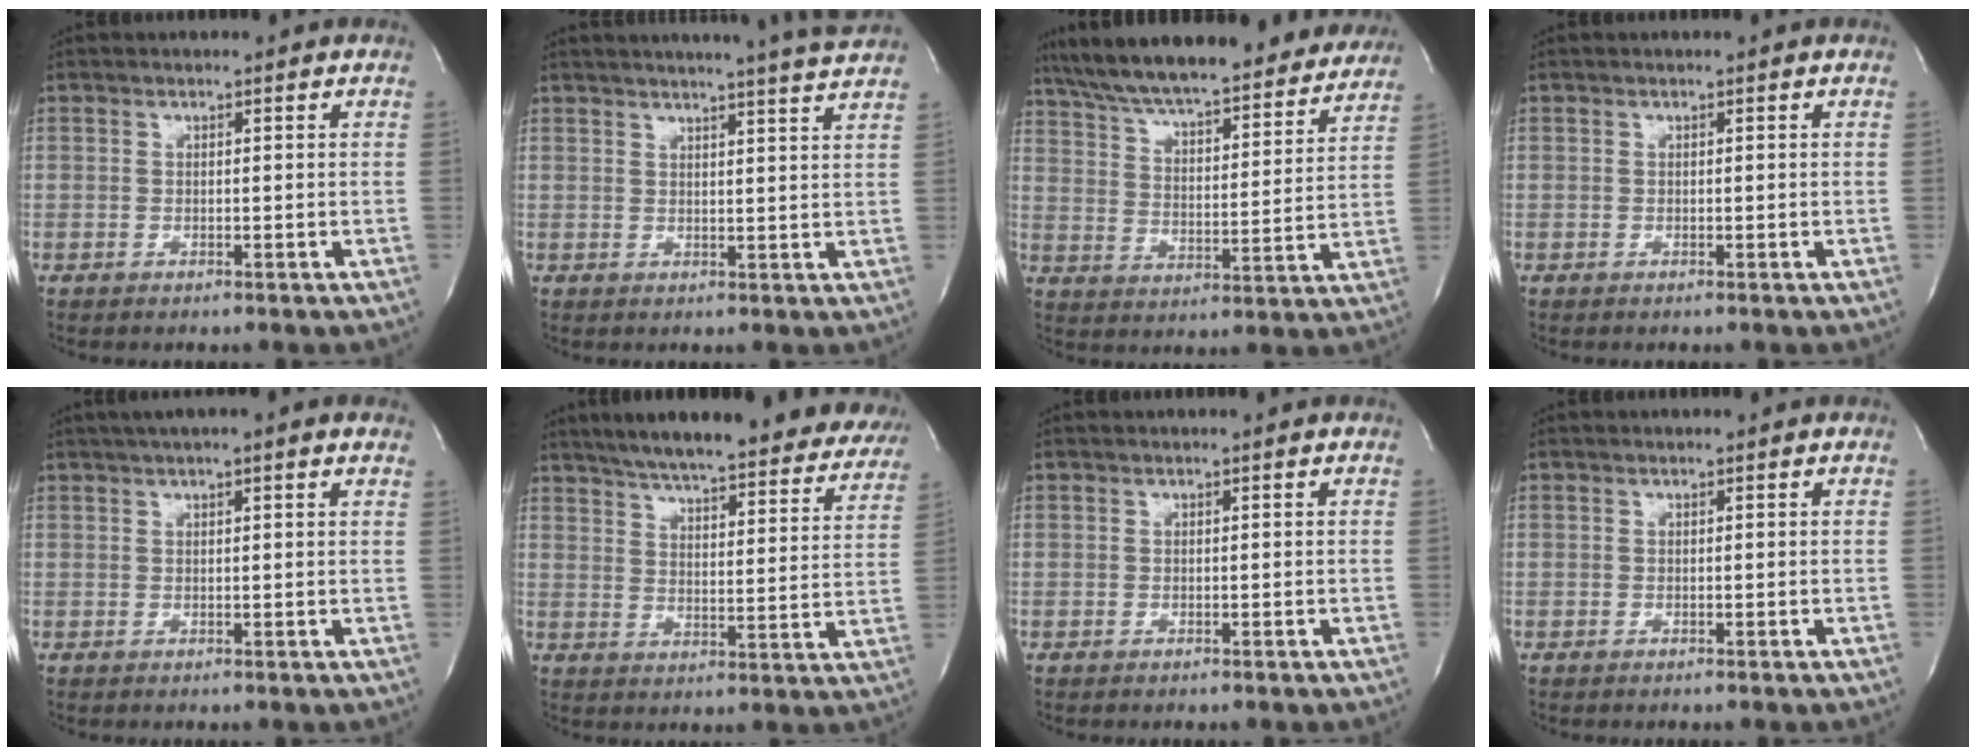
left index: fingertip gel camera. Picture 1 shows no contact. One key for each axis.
{"total": 11.6, "fx": 10.6, "fy": -1.5, "fz": 4.4, "tx": -0.073, "ty": -0.023, "tz": 0.121}
{"total": 27.8, "fx": 24.7, "fy": 5.5, "fz": 11.6, "tx": -0.198, "ty": -0.006, "tz": 0.335}
{"total": 0.0}
{"total": 6.7, "fx": 4.7, "fy": 0.6, "fz": 4.6, "tx": -0.072, "ty": 0.034, "tz": 0.065}
{"total": 29.9, "fx": 26.4, "fy": 5.4, "fz": 12.9, "tx": -0.200, "ty": -0.046, "tz": 0.323}
{"total": 0.0}
{"total": 0.0}